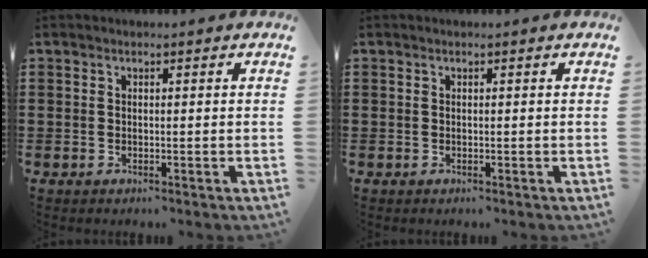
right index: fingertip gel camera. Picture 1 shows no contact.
{"total": 0.0}